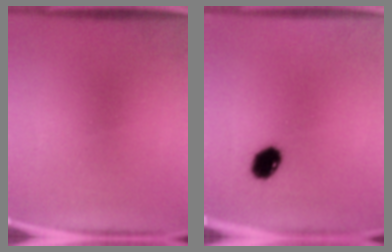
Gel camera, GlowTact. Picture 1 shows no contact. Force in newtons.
{"total": 5.4}